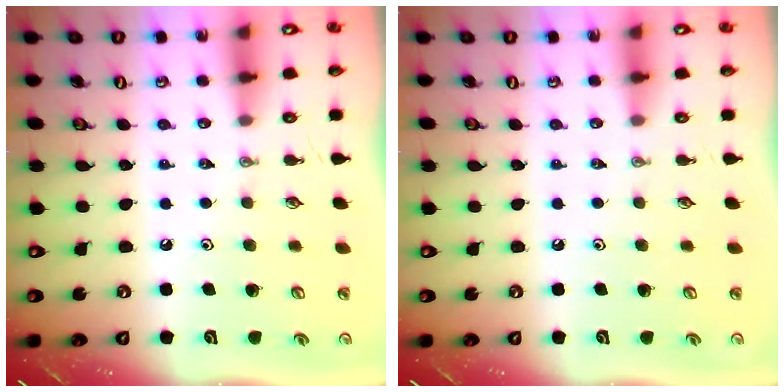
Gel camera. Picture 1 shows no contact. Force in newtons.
{"total": 0.0}